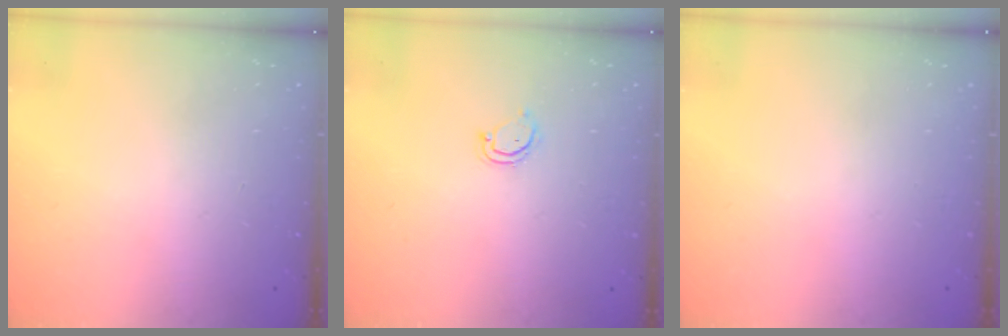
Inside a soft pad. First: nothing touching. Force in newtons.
{"total": 3.6, "press": 3.6, "slide": 0.2}
{"total": 0.0}